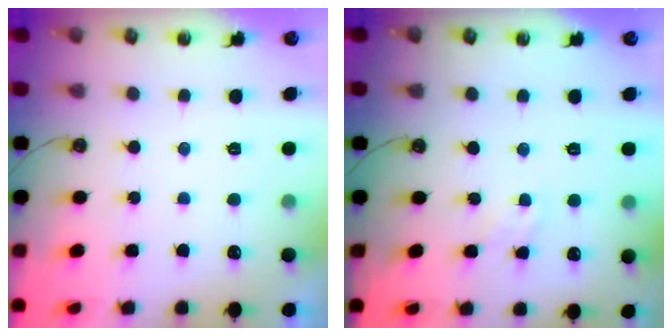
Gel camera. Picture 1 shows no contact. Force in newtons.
{"total": 1.3, "press": 1.3, "slide": 0.3}